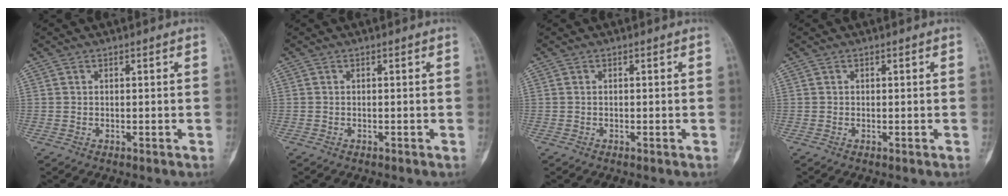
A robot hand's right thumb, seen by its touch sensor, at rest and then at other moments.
{"total": 0.0}
{"total": 0.0}
{"total": 0.0}